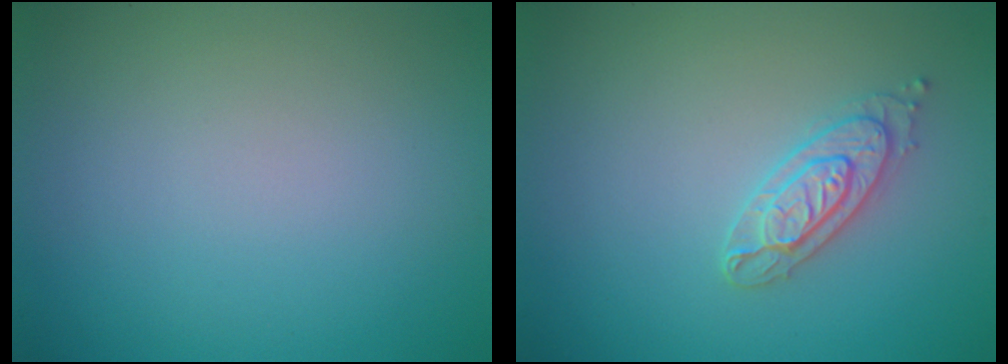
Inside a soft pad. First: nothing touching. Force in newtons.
{"total": 2.5, "press": 2.4, "slide": 0.6}